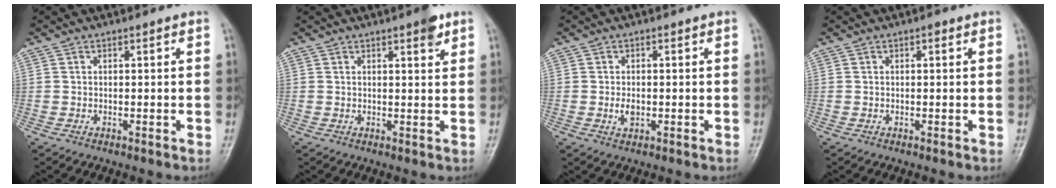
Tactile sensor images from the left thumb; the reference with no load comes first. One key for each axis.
{"total": 3.0, "fx": 1.9, "fy": 0.7, "fz": 2.2, "tx": -0.025, "ty": -0.009, "tz": 0.023}
{"total": 2.3, "fx": -0.4, "fy": 1.5, "fz": 1.8, "tx": -0.030, "ty": -0.001, "tz": -0.006}
{"total": 0.6, "fx": 0.2, "fy": 0.3, "fz": 0.5, "tx": -0.006, "ty": 0.002, "tz": 0.002}